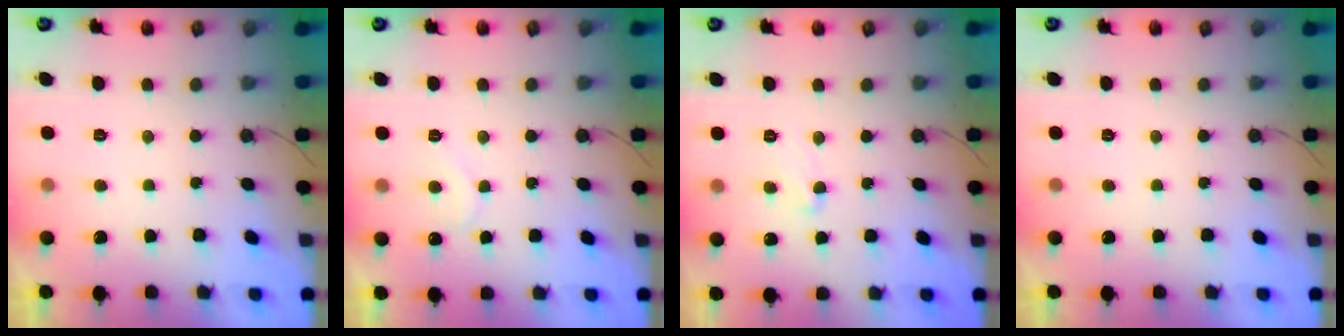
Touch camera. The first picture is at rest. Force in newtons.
{"total": 4.4, "press": 4.4, "slide": 0.4}
{"total": 5.9, "press": 5.9, "slide": 0.4}
{"total": 0.0}